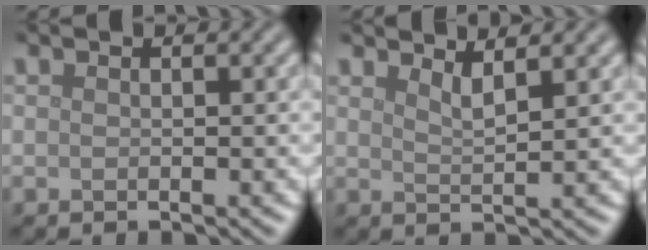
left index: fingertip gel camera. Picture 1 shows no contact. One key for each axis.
{"total": 2.2, "fx": 1.7, "fy": 0.5, "fz": 1.2, "tx": -0.012, "ty": 0.000, "tz": 0.027}